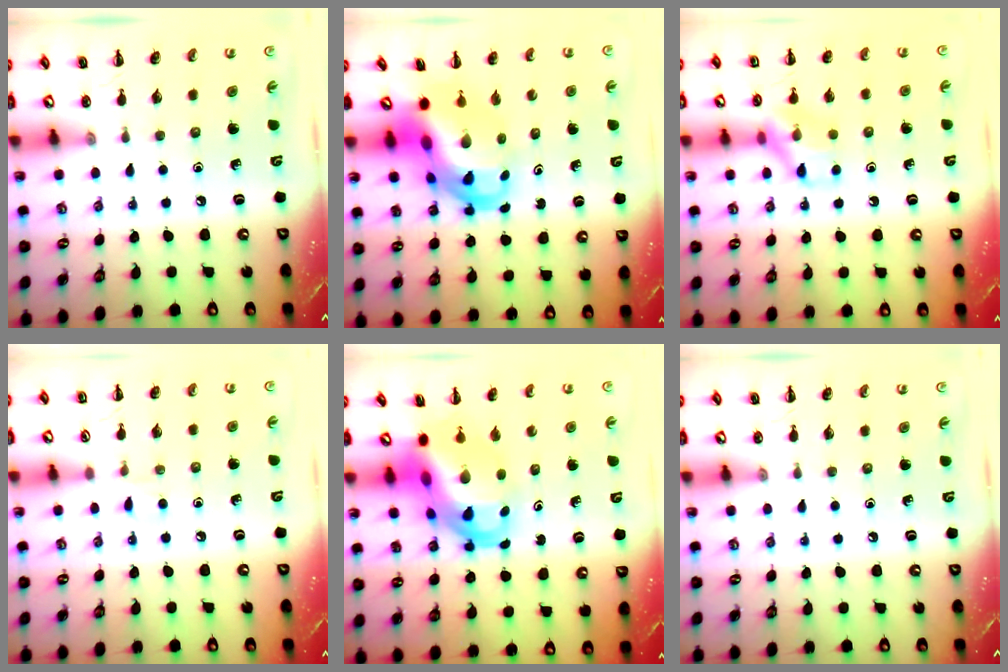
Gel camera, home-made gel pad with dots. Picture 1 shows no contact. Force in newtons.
{"total": 10.1, "press": 9.7, "slide": 2.8}
{"total": 10.4, "press": 10.4, "slide": 1.0}
{"total": 4.4, "press": 4.1, "slide": 1.6}
{"total": 11.4, "press": 11.0, "slide": 2.9}
{"total": 0.0}